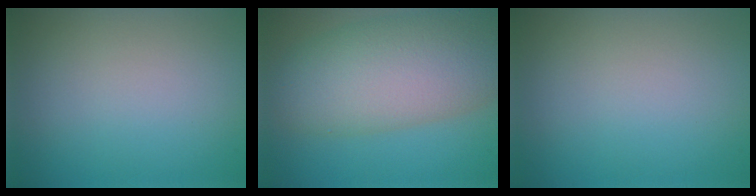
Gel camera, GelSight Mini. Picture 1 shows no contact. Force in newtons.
{"total": 10.0, "press": 10.0, "slide": 0.3}
{"total": 0.0}